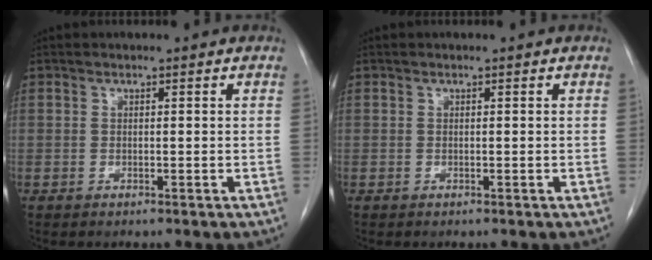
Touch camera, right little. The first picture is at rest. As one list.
[{"total": 0.0}]